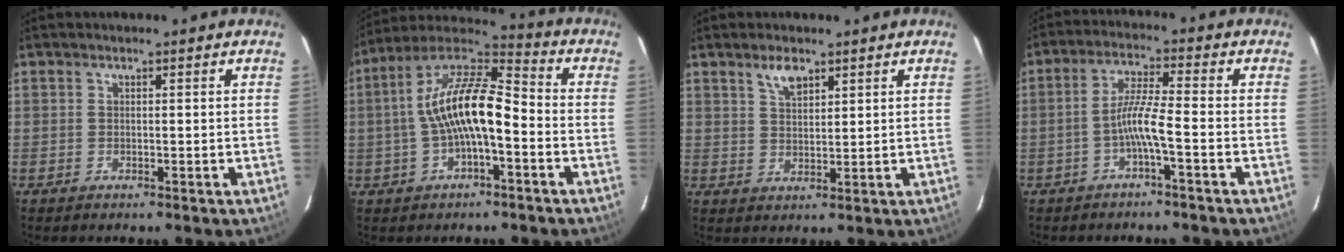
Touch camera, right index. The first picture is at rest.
{"total": 14.0, "force": [-2.3, 4.8, 13.0], "torque": [-0.244, 0.021, -0.045]}
{"total": 3.9, "force": [2.7, 1.7, 2.3], "torque": [-0.040, 0.004, 0.050]}
{"total": 5.2, "force": [-2.4, -0.3, 4.7], "torque": [-0.102, 0.010, -0.045]}